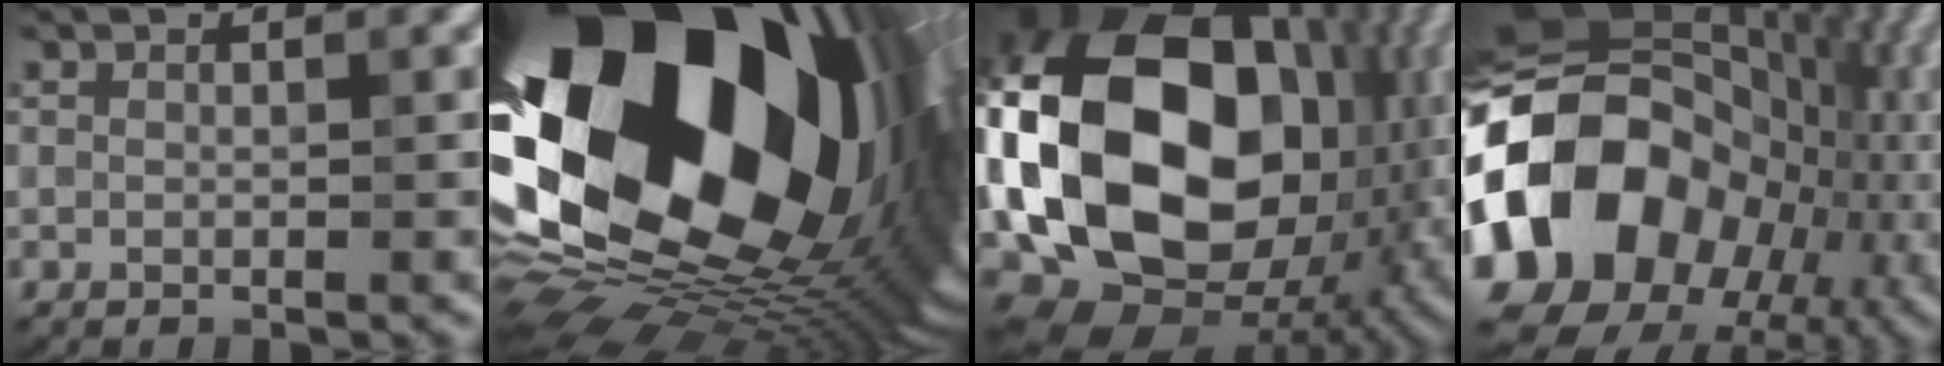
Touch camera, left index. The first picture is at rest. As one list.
[{"total": 23.5, "force": [5.7, 13.8, 18.2], "torque": [-0.323, -0.043, 0.118]}, {"total": 22.6, "force": [-0.3, 16.2, 15.7], "torque": [-0.369, -0.009, 0.006]}, {"total": 21.1, "force": [-3.9, 16.7, 12.3], "torque": [-0.266, -0.012, -0.059]}]